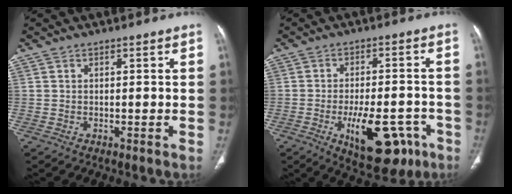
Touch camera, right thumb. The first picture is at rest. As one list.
[{"total": 14.7, "force": [-6.3, 6.8, 11.4], "torque": [-0.143, 0.024, -0.078]}]